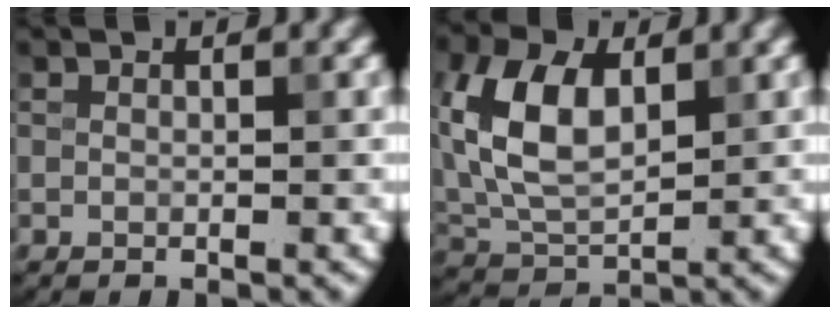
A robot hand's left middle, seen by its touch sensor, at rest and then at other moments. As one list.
[{"total": 7.9, "force": [1.9, 4.7, 6.1], "torque": [-0.138, 0.012, 0.032]}]